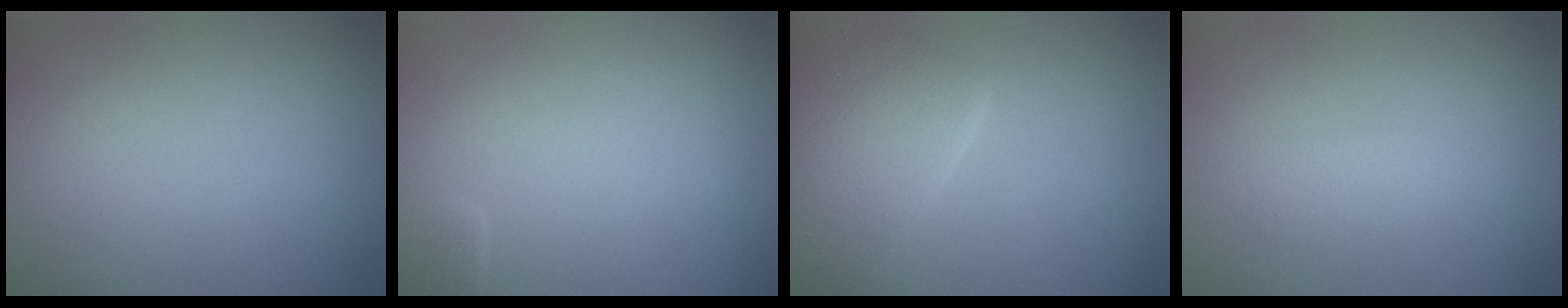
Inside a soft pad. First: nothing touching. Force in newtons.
{"total": 0.9, "press": 0.8, "slide": 0.1}
{"total": 5.3, "press": 5.3, "slide": 0.2}
{"total": 1.3, "press": 1.3, "slide": 0.1}